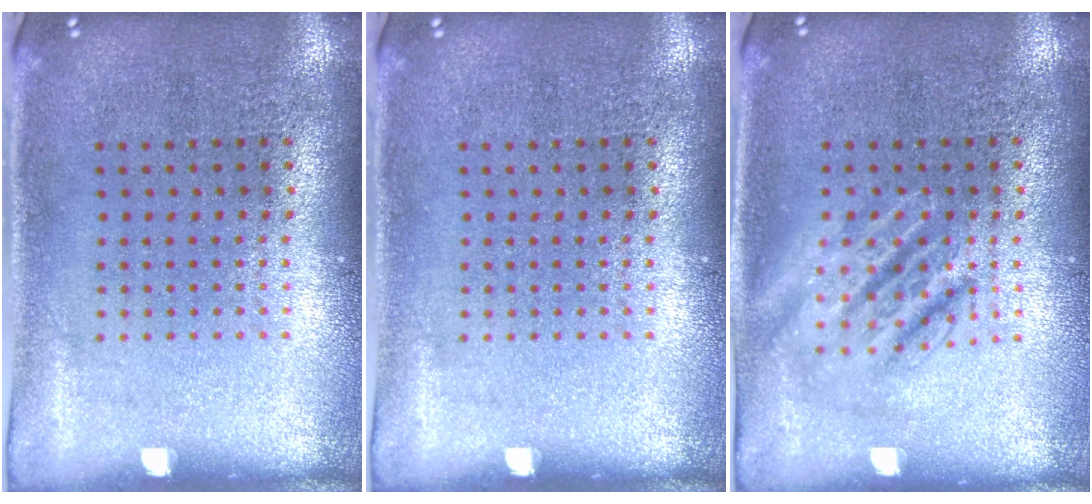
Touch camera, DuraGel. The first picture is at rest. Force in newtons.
{"total": 0.0}
{"total": 2.8, "press": 2.8, "slide": 0.3}